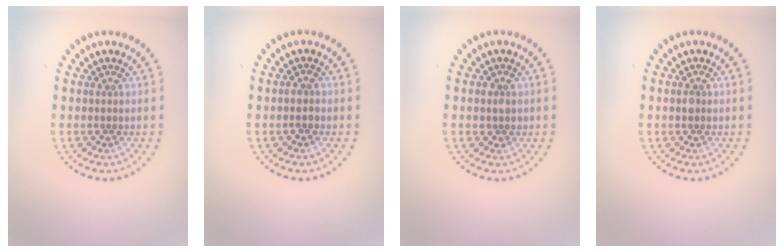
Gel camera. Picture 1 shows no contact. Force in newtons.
{"total": 1.1, "press": 1.0, "slide": 0.3}
{"total": 1.4, "press": 1.3, "slide": 0.6}
{"total": 0.9, "press": 0.9, "slide": 0.0}